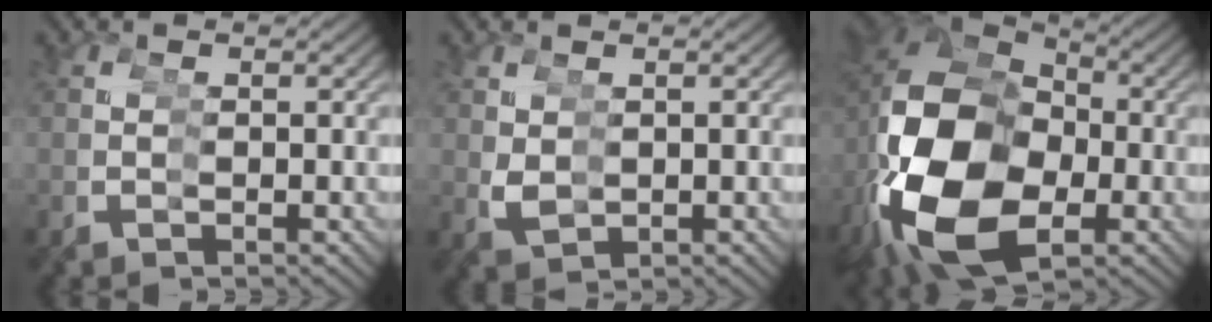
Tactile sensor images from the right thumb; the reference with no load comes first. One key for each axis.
{"total": 2.9, "fx": 0.4, "fy": 2.6, "fz": 1.1, "tx": -0.026, "ty": -0.010, "tz": 0.020}
{"total": 18.0, "fx": -2.0, "fy": 12.5, "fz": 12.9, "tx": -0.286, "ty": -0.035, "tz": -0.005}